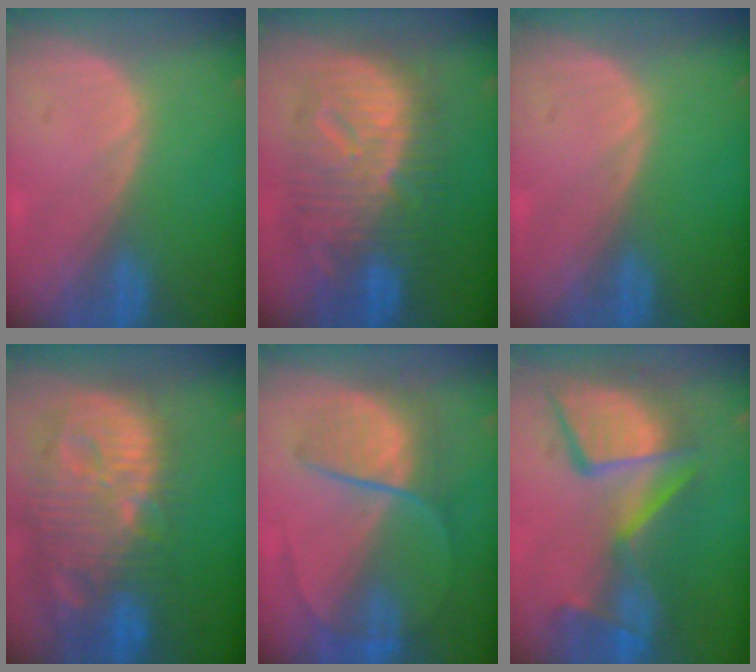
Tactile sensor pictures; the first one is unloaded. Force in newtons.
{"total": 12.5, "press": 12.4, "slide": 1.1}
{"total": 0.0}
{"total": 14.5, "press": 12.7, "slide": 7.1}
{"total": 7.3, "press": 6.8, "slide": 2.6}
{"total": 13.0, "press": 11.4, "slide": 6.3}